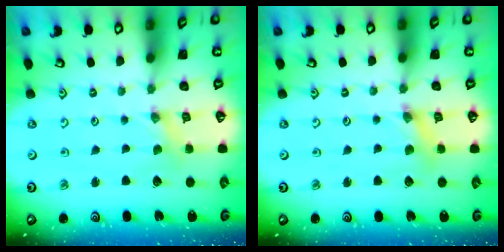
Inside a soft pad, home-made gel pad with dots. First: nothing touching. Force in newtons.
{"total": 3.2, "press": 3.1, "slide": 0.4}